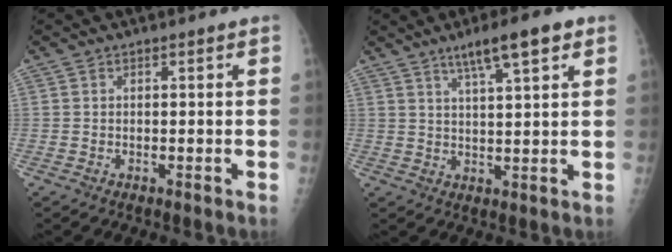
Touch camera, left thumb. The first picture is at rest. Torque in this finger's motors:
{"motor_torque": [-0.02, 0.06, -0.17, -0.28, -0.01]}